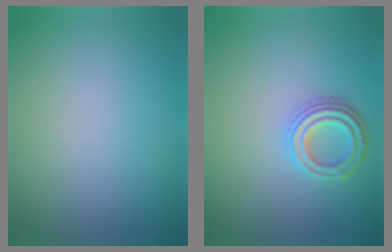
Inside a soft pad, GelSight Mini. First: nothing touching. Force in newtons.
{"total": 3.0, "press": 2.7, "slide": 1.1}